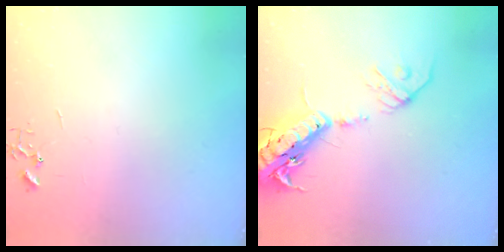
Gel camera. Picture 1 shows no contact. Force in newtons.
{"total": 18.7, "press": 18.3, "slide": 3.9}